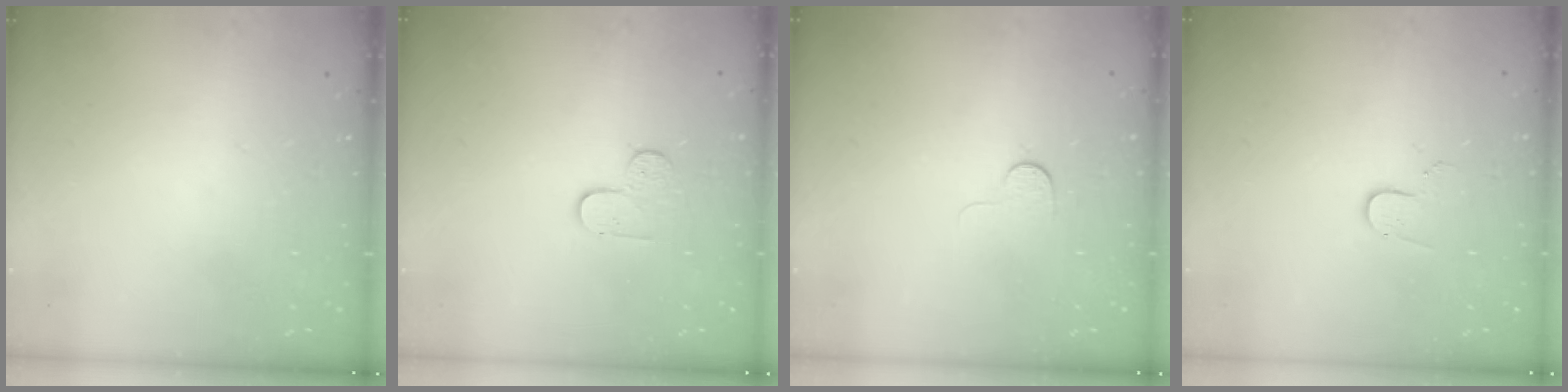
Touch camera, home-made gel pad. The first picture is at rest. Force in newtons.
{"total": 5.4, "press": 5.3, "slide": 0.6}
{"total": 4.2, "press": 4.1, "slide": 1.1}
{"total": 3.6, "press": 3.6, "slide": 0.3}